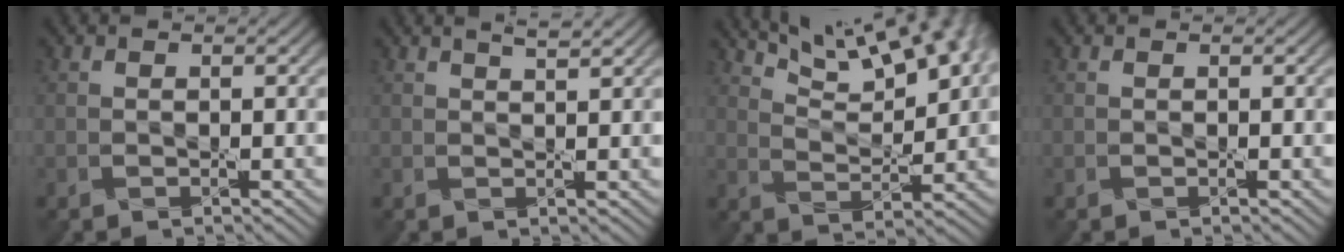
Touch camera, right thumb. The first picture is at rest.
{"total": 1.9, "force": [1.4, 0.3, 1.2], "torque": [-0.017, 0.002, 0.019]}
{"total": 11.7, "force": [7.8, 3.7, 7.9], "torque": [-0.138, 0.009, 0.118]}
{"total": 0.0}